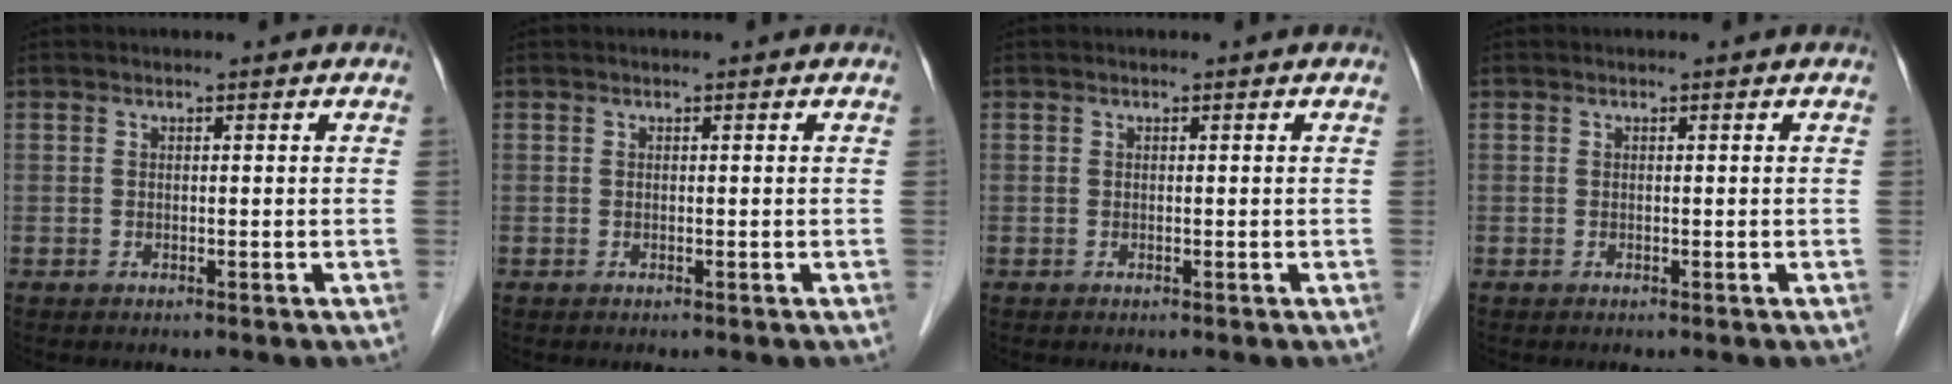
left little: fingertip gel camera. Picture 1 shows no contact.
{"total": 0.0}
{"total": 0.0}
{"total": 0.0}